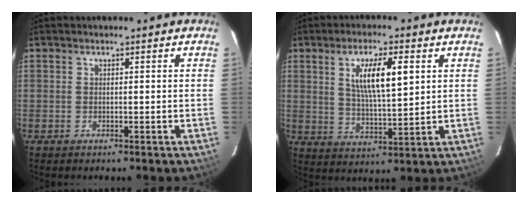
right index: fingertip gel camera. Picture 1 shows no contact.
{"total": 9.5, "force": [3.2, 2.4, 8.6], "torque": [-0.152, 0.000, 0.063]}